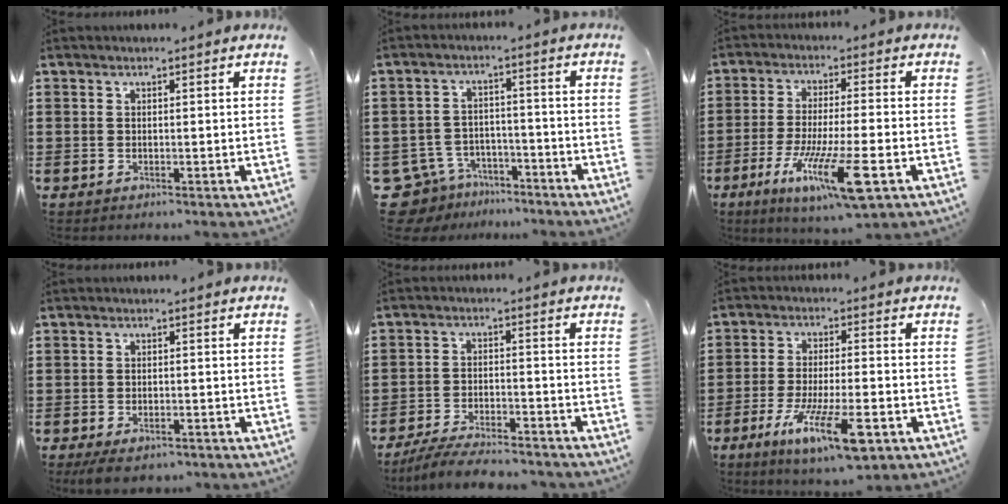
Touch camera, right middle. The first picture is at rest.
{"total": 6.1, "force": [-5.6, 2.3, 0.6], "torque": [-0.040, 0.013, -0.120]}
{"total": 12.0, "force": [-5.3, 1.8, 10.6], "torque": [-0.205, -0.012, -0.095]}
{"total": 2.1, "force": [-1.8, 0.7, 0.9], "torque": [-0.017, 0.003, -0.035]}
{"total": 5.9, "force": [-5.5, 0.4, 1.9], "torque": [-0.040, -0.005, -0.107]}
{"total": 11.1, "force": [-5.7, 2.7, 9.1], "torque": [-0.172, -0.004, -0.099]}